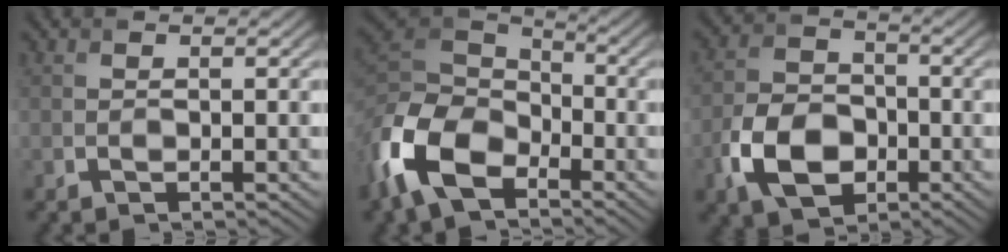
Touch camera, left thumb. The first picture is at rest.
{"total": 13.4, "force": [-6.7, 8.1, 8.3], "torque": [-0.215, -0.022, -0.144]}
{"total": 8.8, "force": [-3.5, 6.0, 5.3], "torque": [-0.115, -0.008, -0.077]}